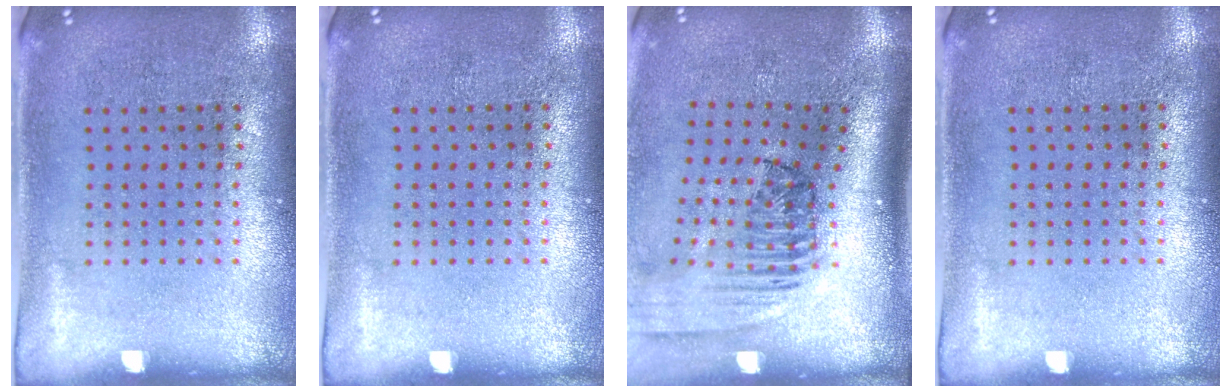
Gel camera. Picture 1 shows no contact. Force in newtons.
{"total": 0.0}
{"total": 2.4, "press": 1.7, "slide": 1.7}
{"total": 0.0}